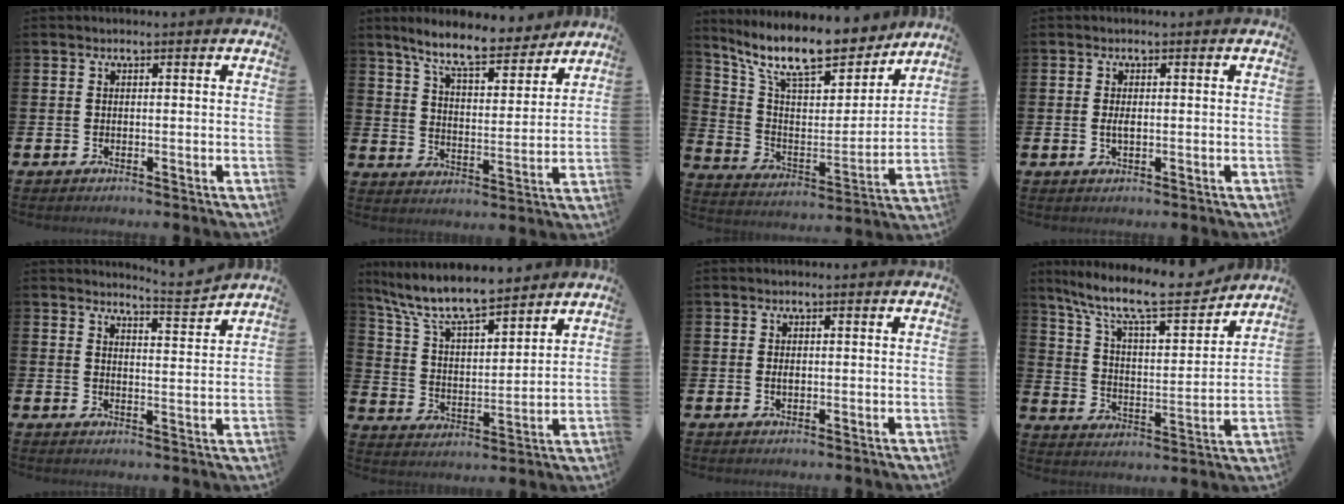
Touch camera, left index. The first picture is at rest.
{"total": 8.9, "force": [7.9, 1.9, 3.7], "torque": [-0.099, -0.042, 0.139]}
{"total": 13.3, "force": [11.3, 3.7, 6.1], "torque": [-0.153, -0.068, 0.199]}
{"total": 1.5, "force": [0.0, 0.6, 1.3], "torque": [-0.020, 0.000, -0.002]}
{"total": 4.2, "force": [4.2, -0.5, 0.4], "torque": [-0.005, -0.038, 0.069]}
{"total": 9.3, "force": [8.4, 1.7, 3.6], "torque": [-0.110, -0.046, 0.150]}
{"total": 0.8, "force": [0.1, 0.5, 0.7], "torque": [-0.007, 0.002, -0.002]}
{"total": 11.3, "force": [9.8, 2.2, 5.2], "torque": [-0.128, -0.066, 0.162]}